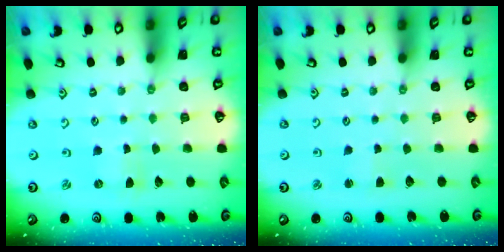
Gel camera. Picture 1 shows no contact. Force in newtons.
{"total": 1.6, "press": 1.6, "slide": 0.3}